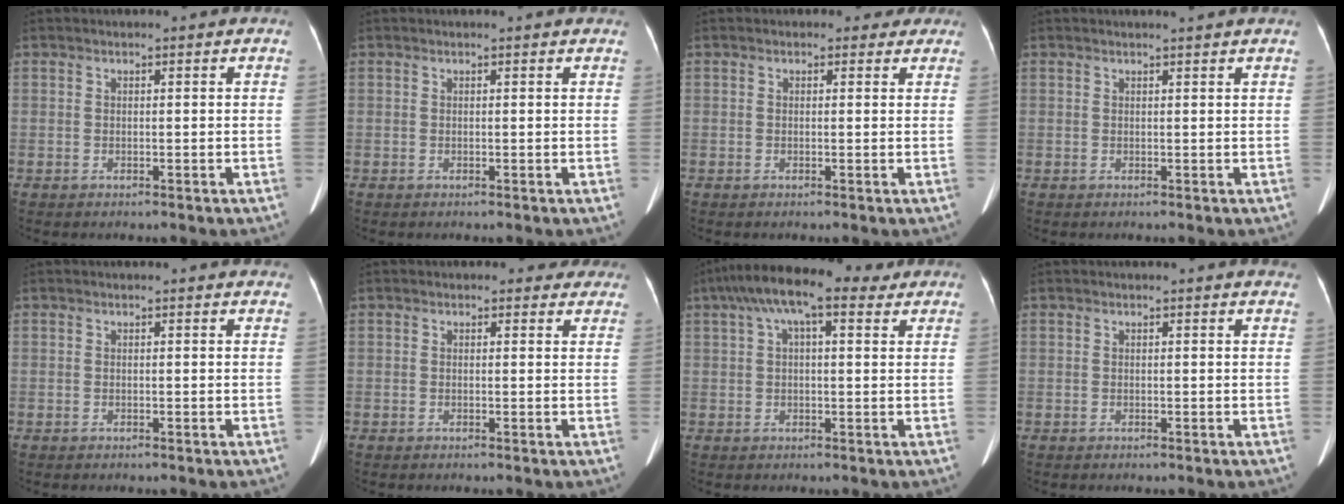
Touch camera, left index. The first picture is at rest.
{"total": 1.1, "force": [1.1, 0.2, 0.2], "torque": [-0.010, 0.003, 0.004]}
{"total": 2.0, "force": [1.4, 1.3, 0.3], "torque": [0.007, 0.003, 0.006]}
{"total": 1.9, "force": [1.8, -0.4, 0.7], "torque": [-0.012, 0.002, 0.023]}
{"total": 2.8, "force": [2.6, 0.7, 0.6], "torque": [-0.009, 0.006, 0.014]}
{"total": 2.9, "force": [2.5, 1.4, 0.4], "torque": [0.011, 0.002, 0.013]}
{"total": 12.0, "force": [7.3, 3.8, 8.8], "torque": [-0.161, 0.059, 0.118]}
{"total": 2.4, "force": [2.4, 0.3, 0.5], "torque": [-0.009, -0.003, 0.008]}